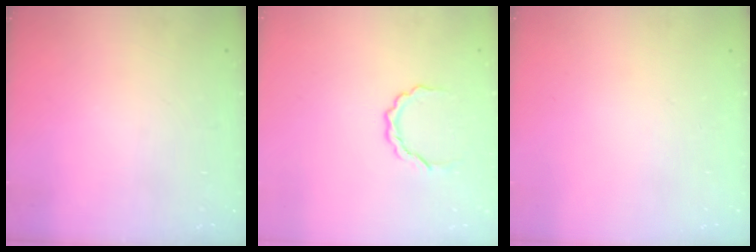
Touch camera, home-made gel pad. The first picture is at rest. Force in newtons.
{"total": 3.7, "press": 3.7, "slide": 0.2}
{"total": 0.0}